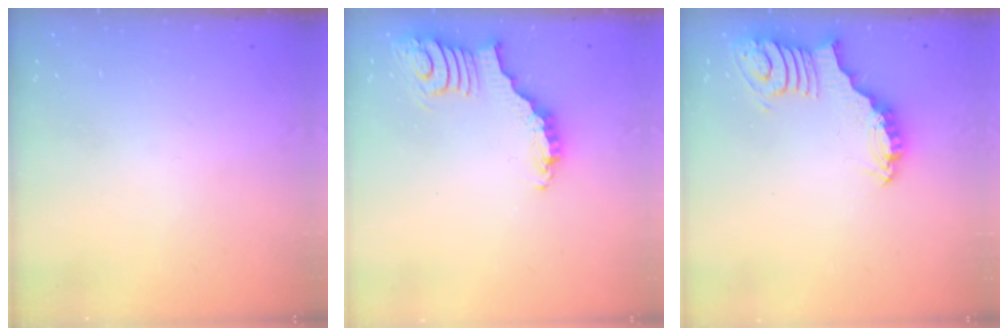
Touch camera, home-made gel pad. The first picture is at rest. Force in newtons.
{"total": 3.8, "press": 3.8, "slide": 0.5}
{"total": 3.4, "press": 3.4, "slide": 0.6}